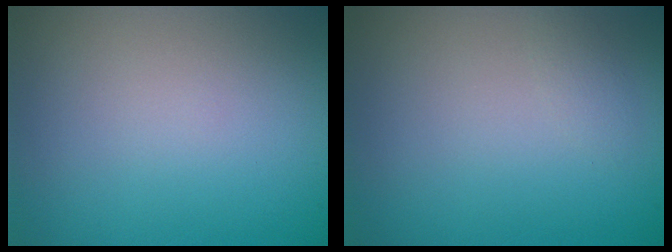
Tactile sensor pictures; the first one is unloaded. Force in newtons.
{"total": 0.7, "press": 0.7, "slide": 0.0}